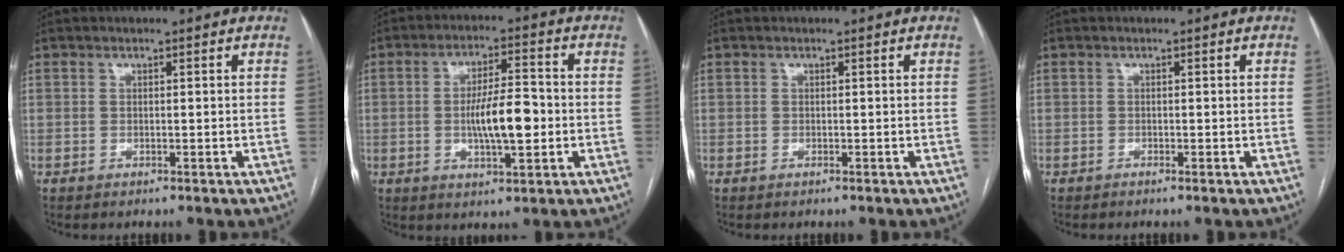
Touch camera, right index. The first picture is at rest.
{"total": 8.8, "force": [-1.2, 2.2, 8.5], "torque": [-0.154, 0.005, -0.019]}
{"total": 0.0}
{"total": 0.0}